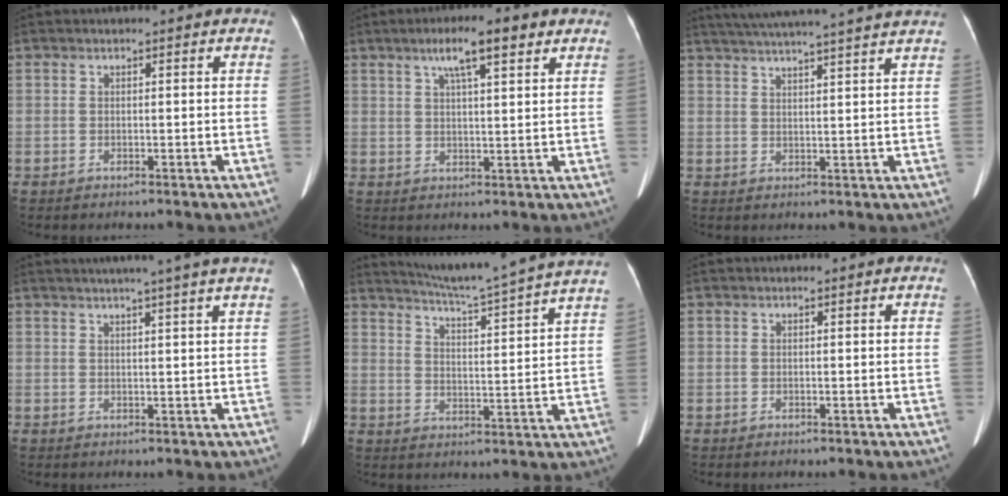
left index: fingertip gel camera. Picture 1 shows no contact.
{"total": 7.2, "force": [4.1, 1.1, 5.8], "torque": [-0.102, 0.015, 0.063]}
{"total": 18.3, "force": [16.3, -1.1, 8.2], "torque": [-0.145, 0.001, 0.215]}
{"total": 8.1, "force": [6.5, -1.5, 4.6], "torque": [-0.059, 0.015, 0.066]}
{"total": 19.0, "force": [17.2, -2.0, 7.9], "torque": [-0.136, -0.042, 0.225]}
{"total": 0.0}